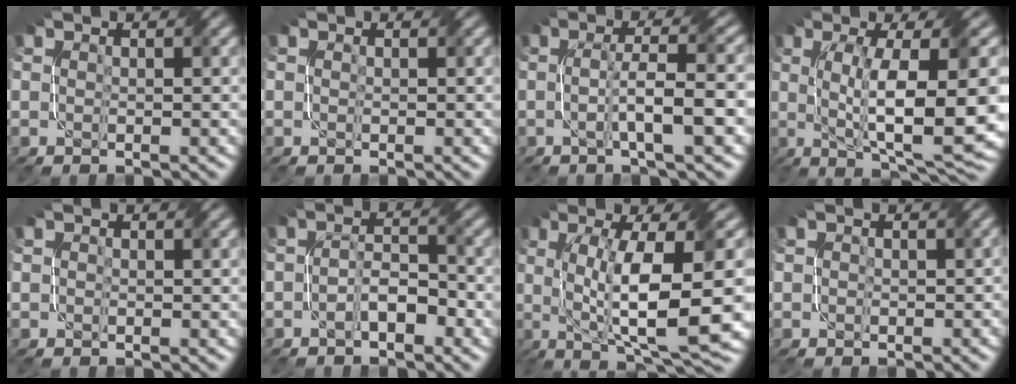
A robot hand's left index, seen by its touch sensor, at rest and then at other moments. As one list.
[{"total": 0.0}, {"total": 5.3, "force": [-1.0, 0.6, 5.2], "torque": [-0.086, 0.010, -0.019]}, {"total": 11.2, "force": [0.1, 2.4, 10.9], "torque": [-0.174, -0.005, 0.010]}, {"total": 0.0}, {"total": 2.8, "force": [-1.5, 1.2, 2.1], "torque": [-0.035, 0.011, -0.027]}, {"total": 11.2, "force": [-0.1, 2.5, 10.9], "torque": [-0.169, -0.005, 0.005]}, {"total": 0.8, "force": [0.1, 0.8, 0.2], "torque": [0.001, -0.003, -0.003]}]